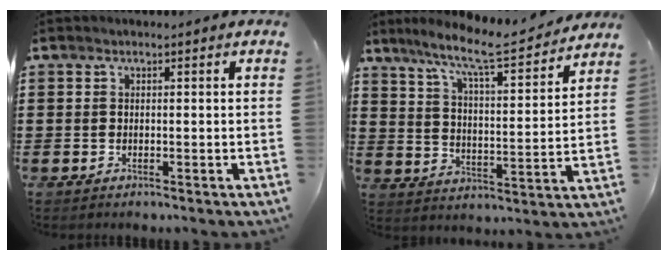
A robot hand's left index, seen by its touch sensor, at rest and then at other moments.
{"total": 8.2, "force": [7.1, 0.0, 4.2], "torque": [-0.109, -0.045, 0.114]}